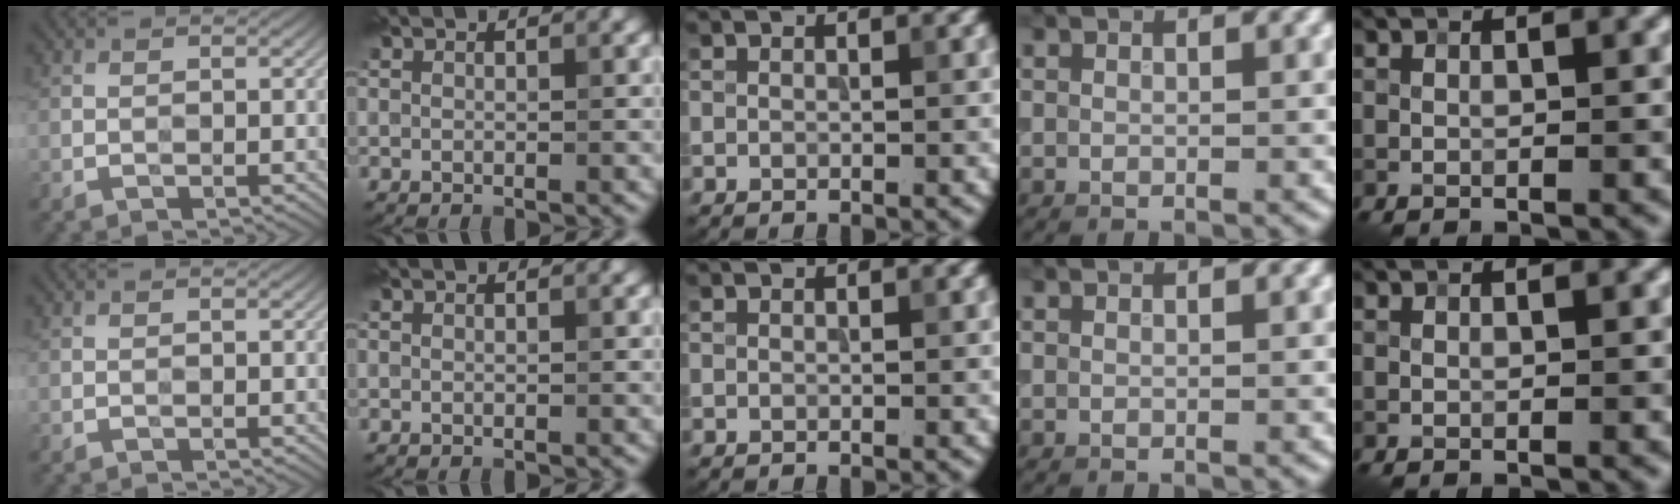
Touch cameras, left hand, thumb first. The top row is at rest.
{}